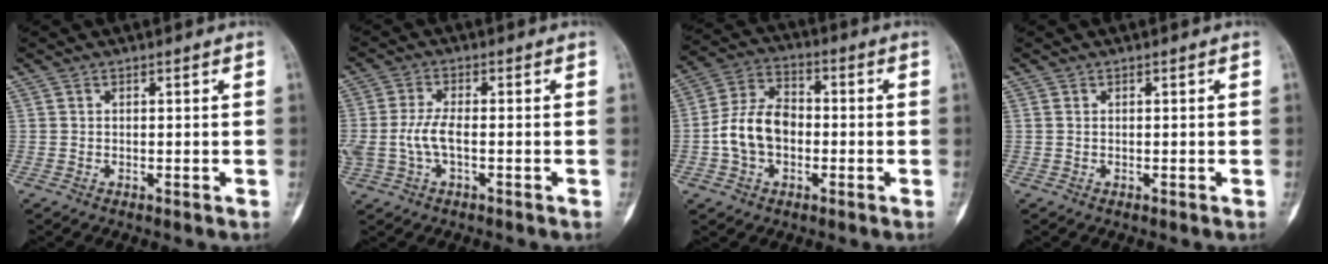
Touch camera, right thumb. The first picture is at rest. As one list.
[{"total": 5.8, "force": [-1.0, 2.7, 5.1], "torque": [-0.130, 0.014, -0.017]}, {"total": 10.5, "force": [-1.6, 7.4, 7.4], "torque": [-0.130, 0.033, -0.039]}, {"total": 0.0}]